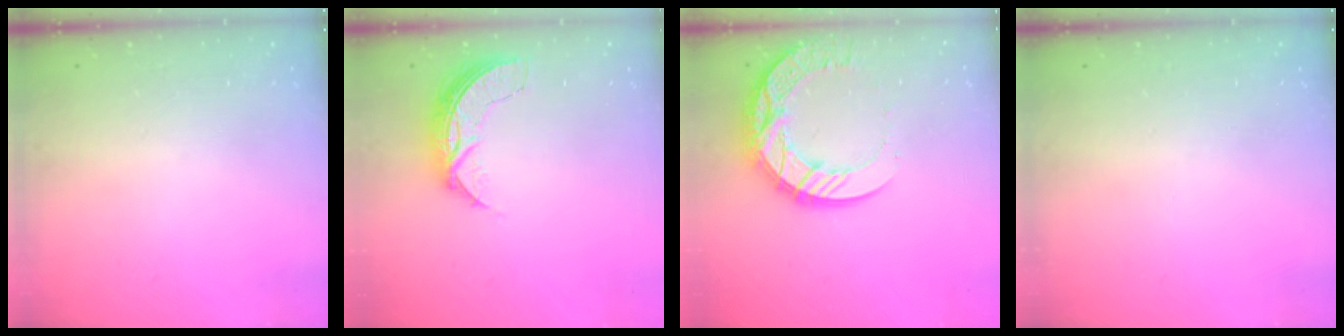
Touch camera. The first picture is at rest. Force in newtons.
{"total": 7.2, "press": 7.2, "slide": 0.5}
{"total": 14.6, "press": 14.5, "slide": 1.1}
{"total": 0.0}